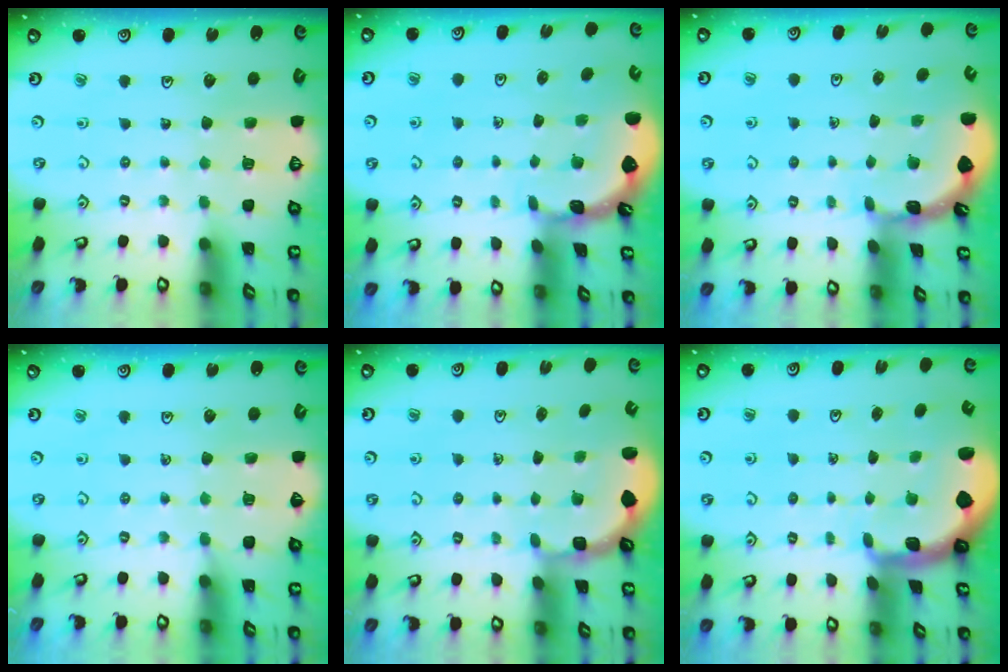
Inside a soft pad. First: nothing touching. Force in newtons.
{"total": 1.2, "press": 1.1, "slide": 0.2}
{"total": 1.6, "press": 1.6, "slide": 0.1}
{"total": 4.3, "press": 4.3, "slide": 0.6}
{"total": 2.7, "press": 2.1, "slide": 1.7}
{"total": 1.8, "press": 1.7, "slide": 0.4}